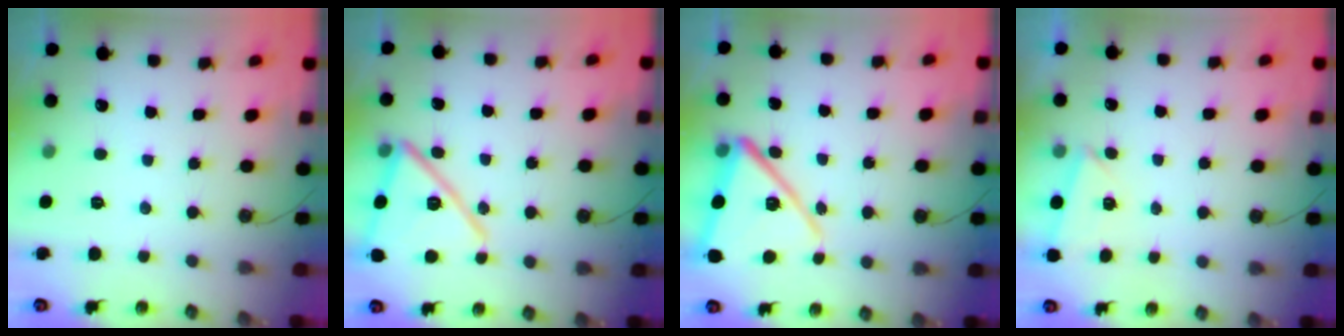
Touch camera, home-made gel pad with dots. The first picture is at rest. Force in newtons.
{"total": 17.0, "press": 17.0, "slide": 1.1}
{"total": 16.0, "press": 16.0, "slide": 1.0}
{"total": 2.8, "press": 1.7, "slide": 2.2}